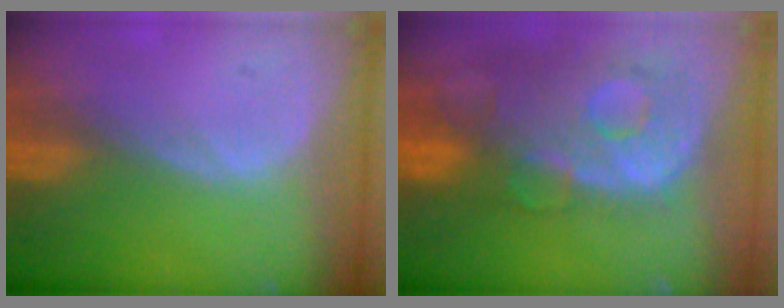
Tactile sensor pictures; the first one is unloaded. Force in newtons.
{"total": 13.2, "press": 10.9, "slide": 7.5}